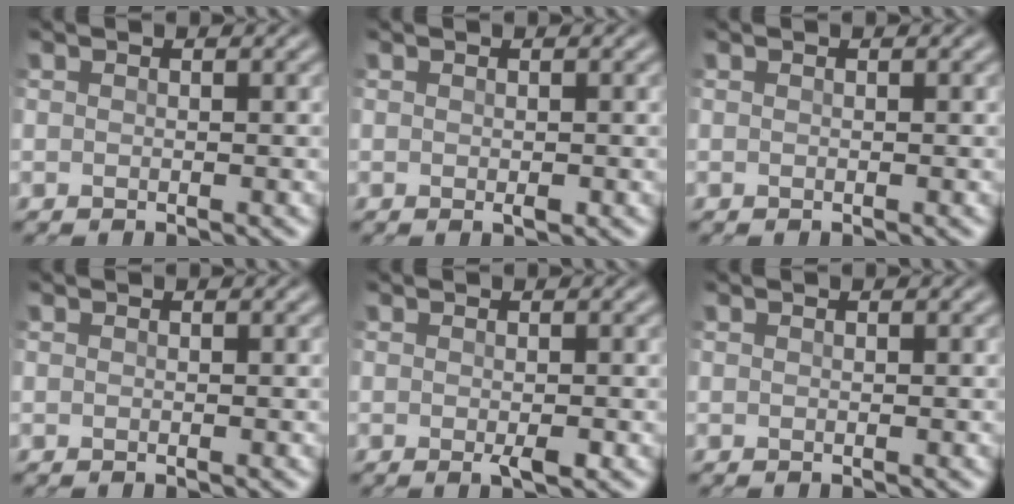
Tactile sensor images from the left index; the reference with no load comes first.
{"total": 0.7, "force": [-0.2, 0.3, 0.6], "torque": [-0.011, -0.001, -0.001]}
{"total": 0.0}
{"total": 0.0}
{"total": 1.4, "force": [-0.5, 0.2, 1.3], "torque": [-0.021, -0.004, -0.008]}
{"total": 0.0}